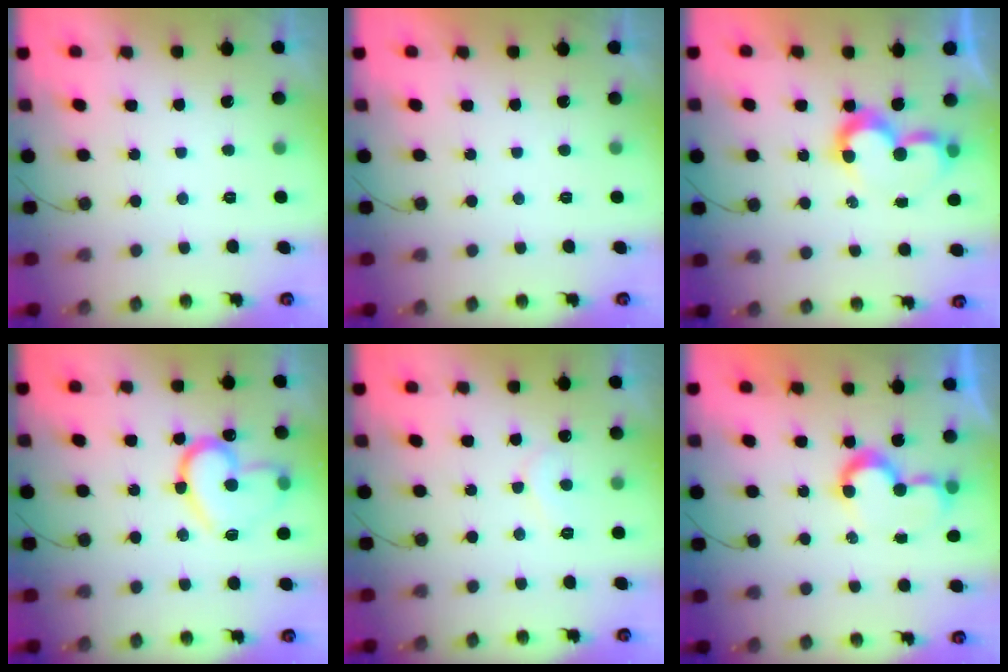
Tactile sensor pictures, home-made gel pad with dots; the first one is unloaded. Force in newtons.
{"total": 1.8, "press": 1.8, "slide": 0.0}
{"total": 7.3, "press": 7.3, "slide": 0.6}
{"total": 16.8, "press": 16.8, "slide": 1.3}
{"total": 5.7, "press": 5.7, "slide": 0.5}
{"total": 8.4, "press": 8.4, "slide": 0.1}